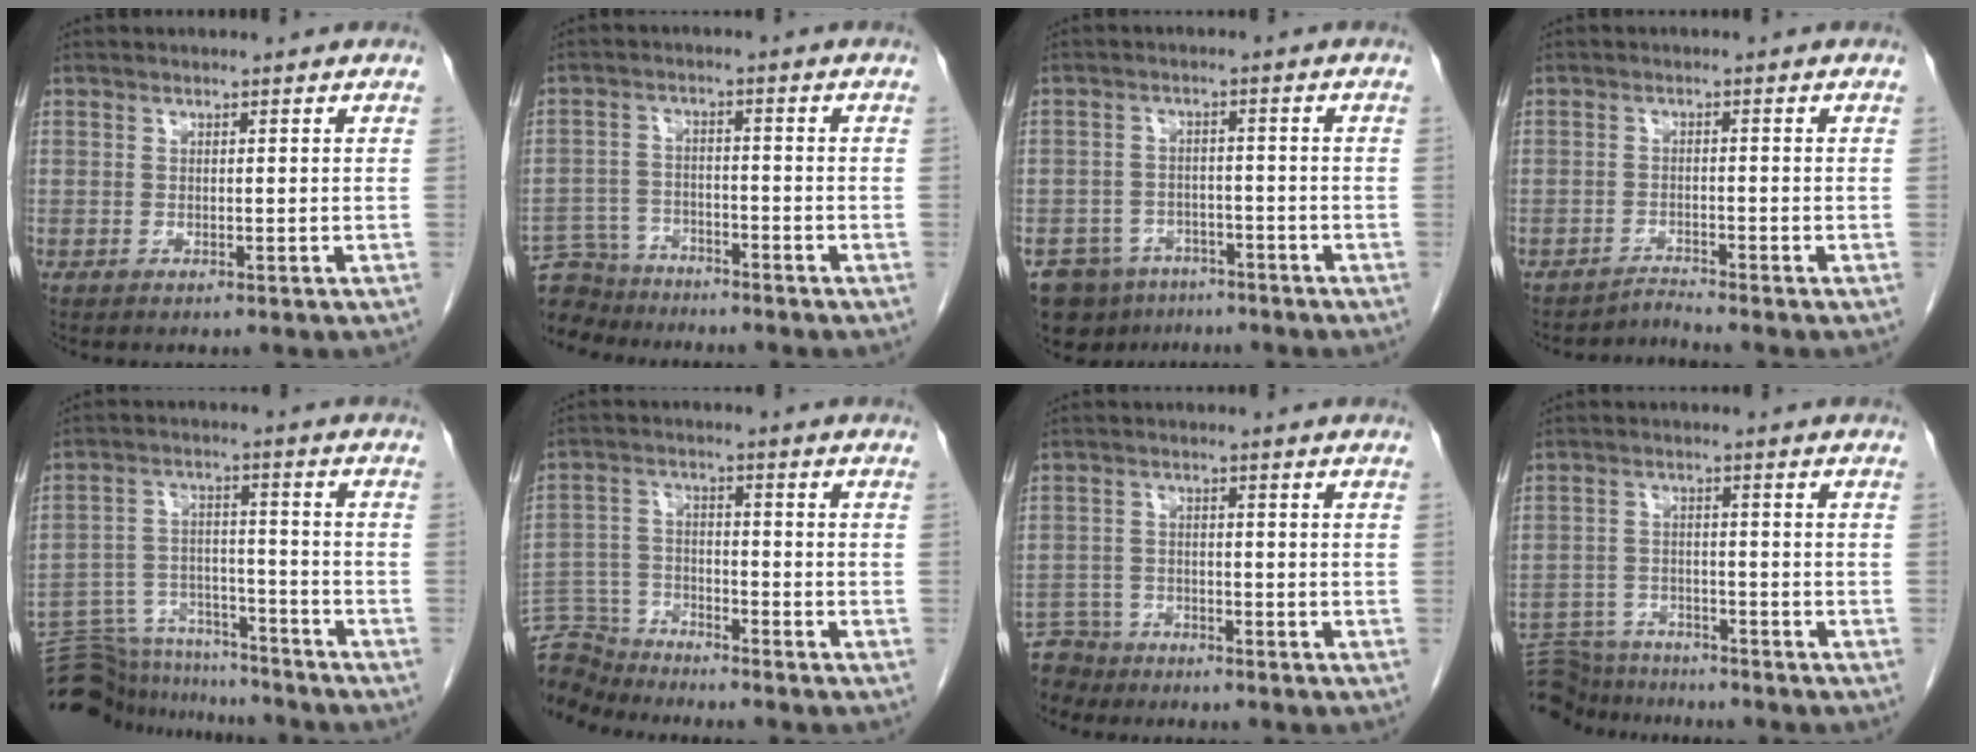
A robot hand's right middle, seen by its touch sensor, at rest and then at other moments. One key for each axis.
{"total": 8.3, "fx": -7.8, "fy": 2.9, "fz": 0.2, "tx": -0.008, "ty": 0.009, "tz": -0.137}
{"total": 8.6, "fx": -6.3, "fy": 5.6, "fz": 1.6, "tx": -0.032, "ty": 0.007, "tz": -0.089}
{"total": 2.1, "fx": -1.7, "fy": -0.9, "fz": -0.8, "tx": 0.020, "ty": -0.009, "tz": -0.026}
{"total": 15.4, "fx": -14.8, "fy": 3.3, "fz": 2.5, "tx": -0.050, "ty": 0.027, "tz": -0.229}
{"total": 9.1, "fx": -9.1, "fy": 1.0, "fz": 0.3, "tx": -0.014, "ty": 0.006, "tz": -0.174}
{"total": 5.7, "fx": -5.2, "fy": 2.3, "fz": -0.6, "tx": 0.013, "ty": -0.004, "tz": -0.098}
{"total": 10.0, "fx": -9.6, "fy": 2.5, "fz": 1.2, "tx": -0.025, "ty": 0.007, "tz": -0.151}